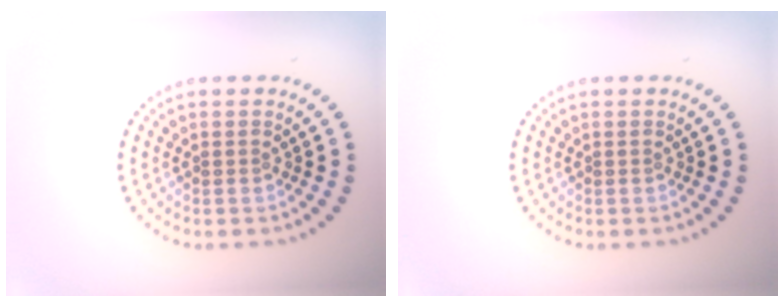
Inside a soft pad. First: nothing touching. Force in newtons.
{"total": 0.0}